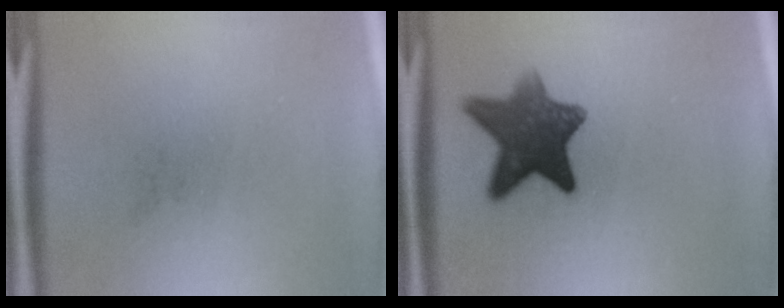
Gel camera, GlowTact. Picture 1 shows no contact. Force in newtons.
{"total": 10.3}